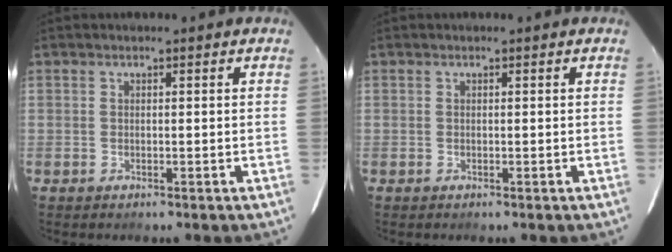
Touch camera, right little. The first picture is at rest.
{"total": 0.0}